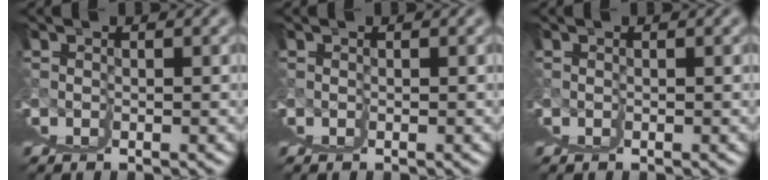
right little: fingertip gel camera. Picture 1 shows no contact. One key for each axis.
{"total": 0.0}
{"total": 0.0}